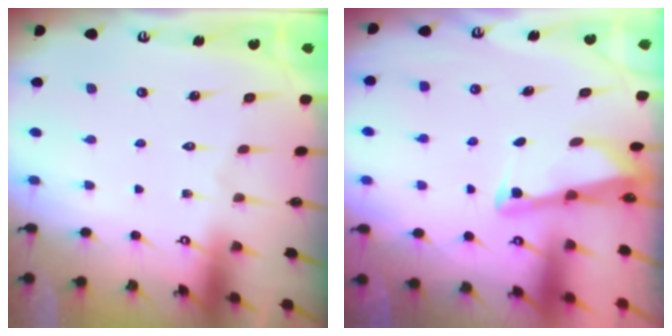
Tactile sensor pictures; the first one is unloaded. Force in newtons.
{"total": 2.5, "press": 2.5, "slide": 0.0}